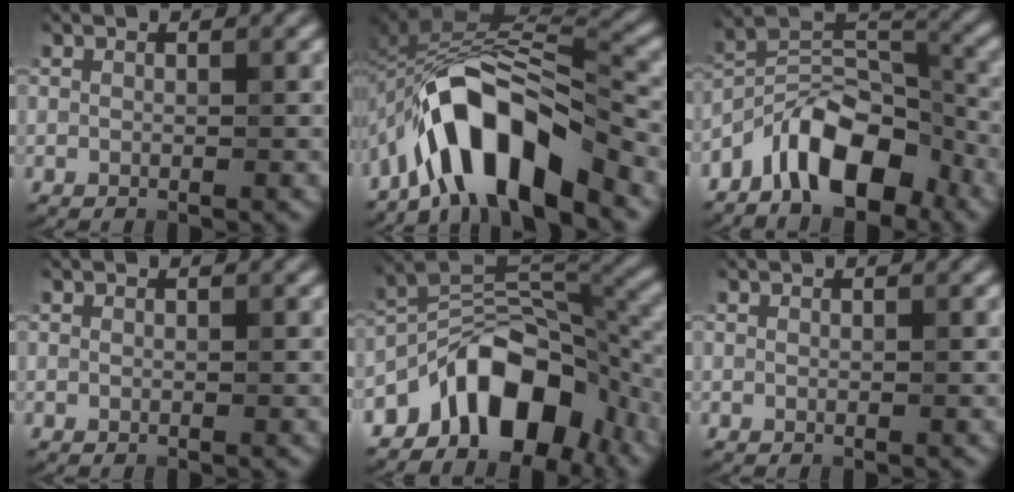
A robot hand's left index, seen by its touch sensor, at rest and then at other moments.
{"total": 9.3, "force": [-5.6, 3.3, 6.6], "torque": [-0.097, 0.016, -0.100]}
{"total": 8.1, "force": [-5.2, 3.5, 5.1], "torque": [-0.064, 0.012, -0.100]}
{"total": 0.0}
{"total": 9.9, "force": [-5.4, 5.2, 6.5], "torque": [-0.075, 0.010, -0.096]}
{"total": 0.0}